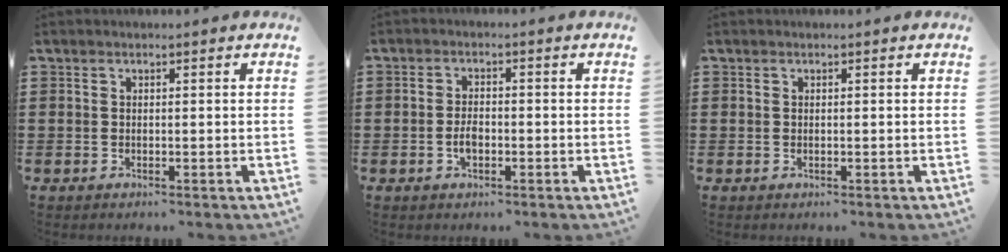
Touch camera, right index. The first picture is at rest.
{"total": 2.8, "force": [-0.9, 1.4, 2.2], "torque": [-0.051, 0.002, -0.019]}
{"total": 0.0}